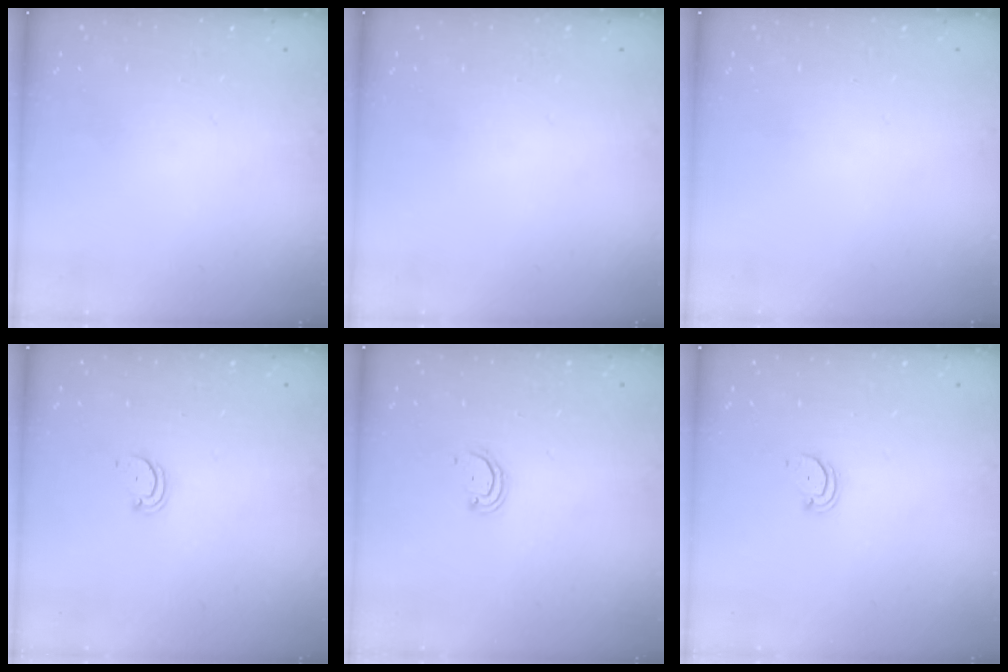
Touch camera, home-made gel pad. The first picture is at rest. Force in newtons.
{"total": 0.0}
{"total": 0.0}
{"total": 2.5, "press": 2.5, "slide": 0.3}
{"total": 2.4, "press": 2.4, "slide": 0.2}
{"total": 1.5, "press": 1.5, "slide": 0.2}